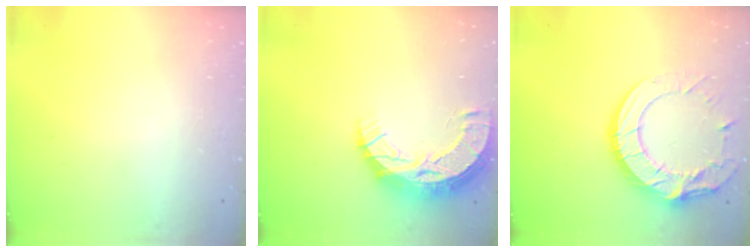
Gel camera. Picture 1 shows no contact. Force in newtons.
{"total": 13.0, "press": 13.0, "slide": 0.9}
{"total": 18.1, "press": 18.1, "slide": 1.3}